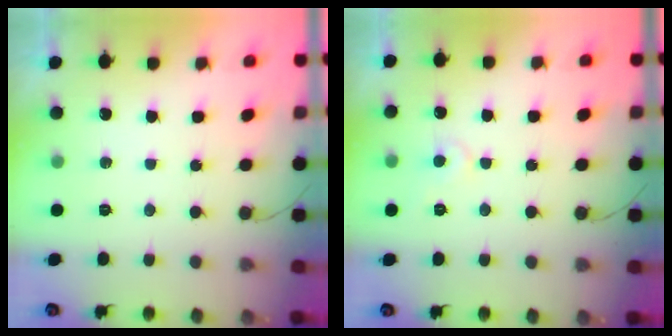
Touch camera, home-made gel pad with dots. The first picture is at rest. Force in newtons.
{"total": 5.0, "press": 5.0, "slide": 0.4}